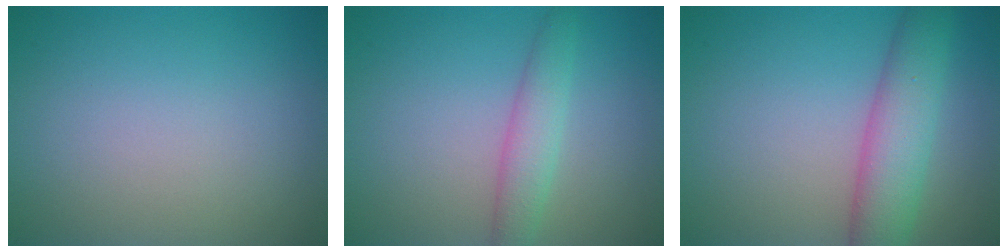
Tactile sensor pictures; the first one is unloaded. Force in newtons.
{"total": 2.7, "press": 2.7, "slide": 0.1}
{"total": 5.6, "press": 5.6, "slide": 0.2}